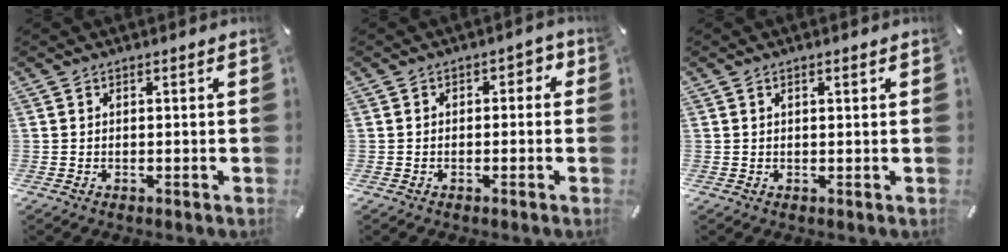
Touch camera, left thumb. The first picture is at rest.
{"total": 2.3, "force": [-1.1, 1.5, 1.3], "torque": [-0.025, 0.014, -0.025]}
{"total": 0.9, "force": [0.4, 0.2, 0.8], "torque": [-0.015, 0.002, 0.007]}